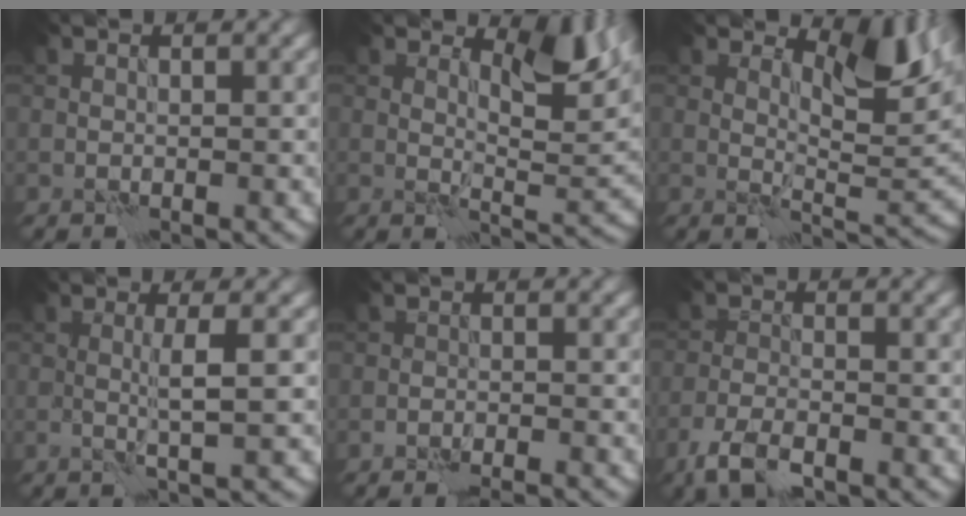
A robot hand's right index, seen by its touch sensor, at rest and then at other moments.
{"total": 5.4, "force": [2.8, 1.9, 4.2], "torque": [-0.067, -0.009, 0.042]}
{"total": 6.1, "force": [3.2, 2.2, 4.7], "torque": [-0.072, -0.007, 0.049]}
{"total": 2.7, "force": [0.1, 0.3, 2.6], "torque": [-0.047, 0.000, -0.003]}
{"total": 3.0, "force": [-2.7, 0.5, 1.1], "torque": [-0.018, 0.009, -0.036]}
{"total": 3.8, "force": [-2.7, 1.3, 2.3], "torque": [-0.048, -0.005, -0.061]}